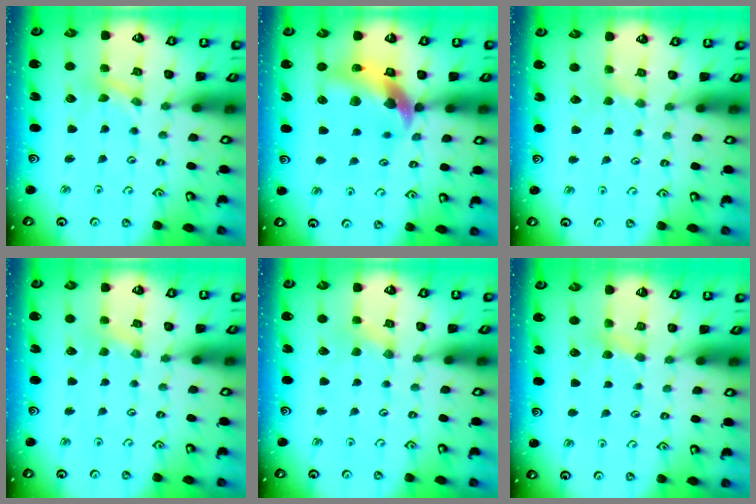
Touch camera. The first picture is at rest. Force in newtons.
{"total": 12.4, "press": 12.3, "slide": 1.6}
{"total": 1.2, "press": 1.1, "slide": 0.3}
{"total": 0.5, "press": 0.5, "slide": 0.2}
{"total": 0.0}
{"total": 3.0, "press": 2.9, "slide": 0.3}